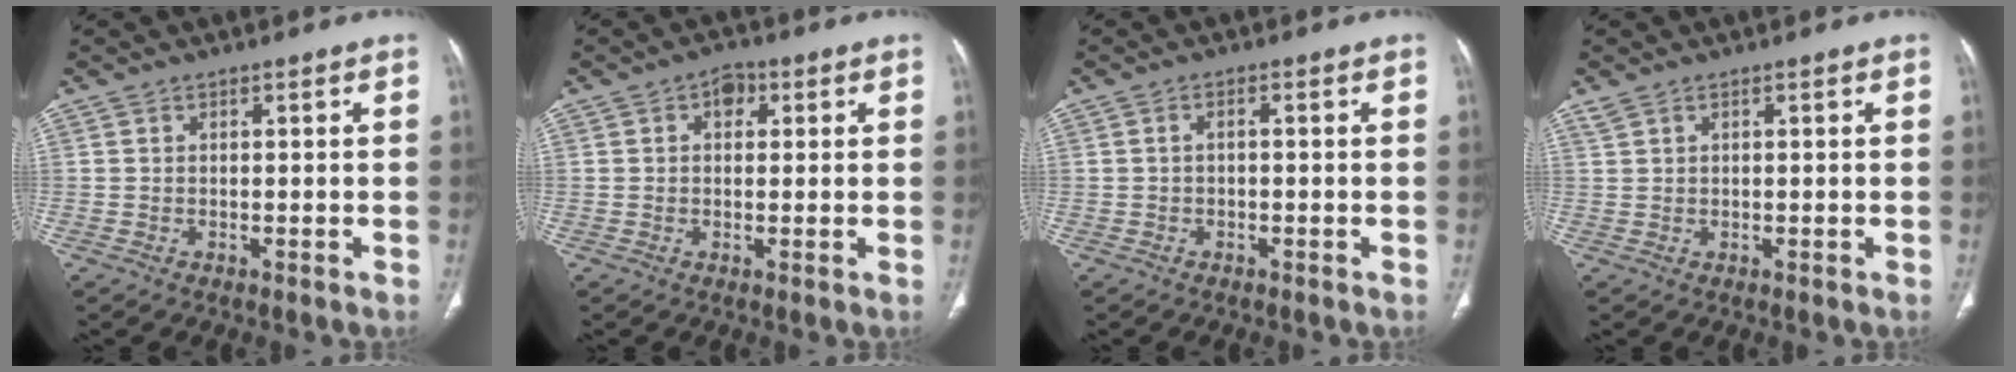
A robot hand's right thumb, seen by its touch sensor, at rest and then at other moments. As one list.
[{"total": 3.2, "force": [1.1, 2.3, 1.9], "torque": [-0.012, 0.004, 0.012]}, {"total": 0.9, "force": [-0.2, 0.5, 0.8], "torque": [-0.013, 0.006, -0.006]}, {"total": 1.0, "force": [0.9, 0.3, 0.3], "torque": [-0.008, 0.008, 0.022]}]